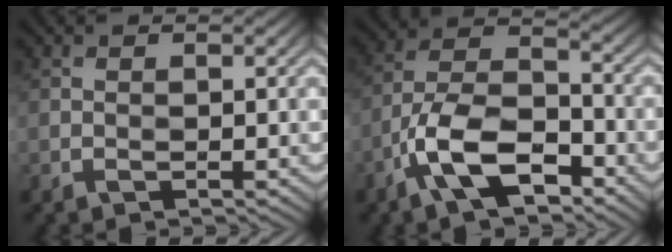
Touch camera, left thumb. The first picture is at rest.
{"total": 10.7, "force": [-5.4, 4.9, 7.7], "torque": [-0.157, -0.001, -0.115]}